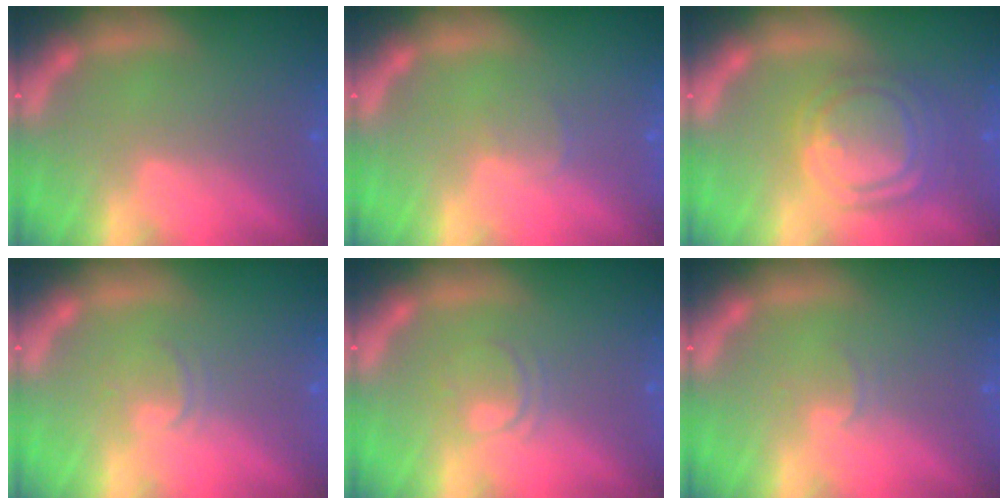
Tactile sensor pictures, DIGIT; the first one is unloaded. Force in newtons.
{"total": 1.0}
{"total": 8.0}
{"total": 1.4}
{"total": 2.0}
{"total": 1.0}